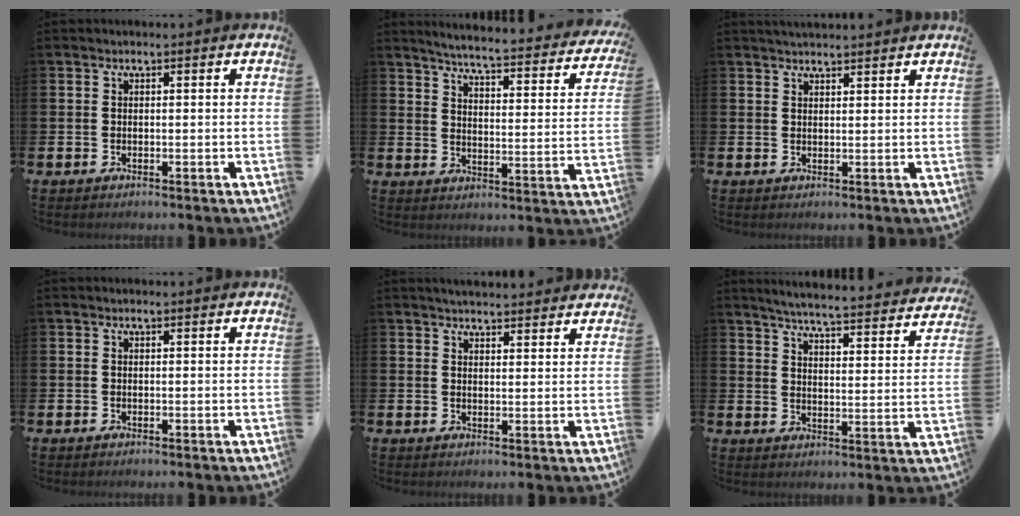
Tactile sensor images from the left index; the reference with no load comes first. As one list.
[{"total": 4.9, "force": [4.6, 0.1, 1.8], "torque": [-0.051, -0.046, 0.070]}, {"total": 2.5, "force": [2.5, 0.2, 0.2], "torque": [-0.006, -0.008, 0.044]}, {"total": 0.0}, {"total": 3.7, "force": [3.7, 0.4, 0.3], "torque": [-0.011, -0.019, 0.067]}, {"total": 5.4, "force": [5.1, 0.0, 1.7], "torque": [-0.048, -0.044, 0.083]}]